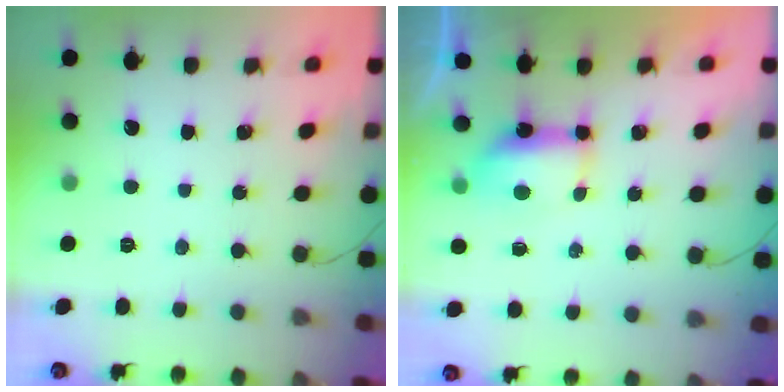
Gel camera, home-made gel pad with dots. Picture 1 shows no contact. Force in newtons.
{"total": 7.4, "press": 7.0, "slide": 2.3}